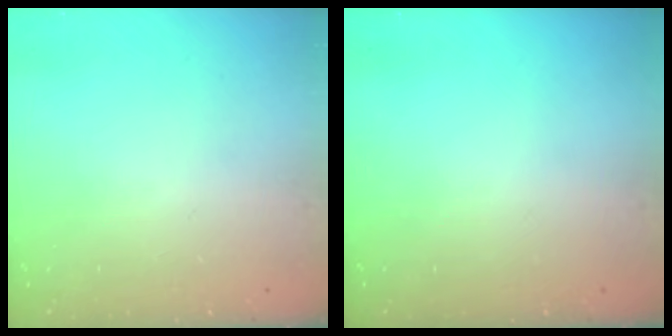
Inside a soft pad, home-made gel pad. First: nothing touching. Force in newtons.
{"total": 0.0}